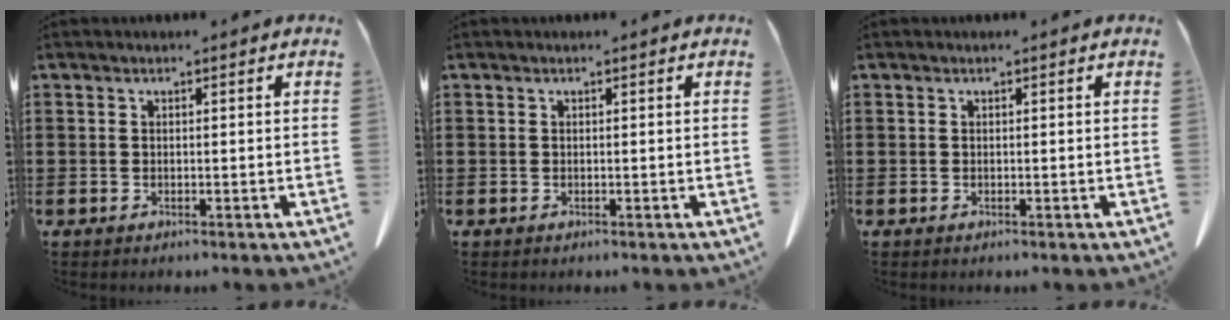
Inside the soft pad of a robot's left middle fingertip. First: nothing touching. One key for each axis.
{"total": 0.0}
{"total": 0.0}